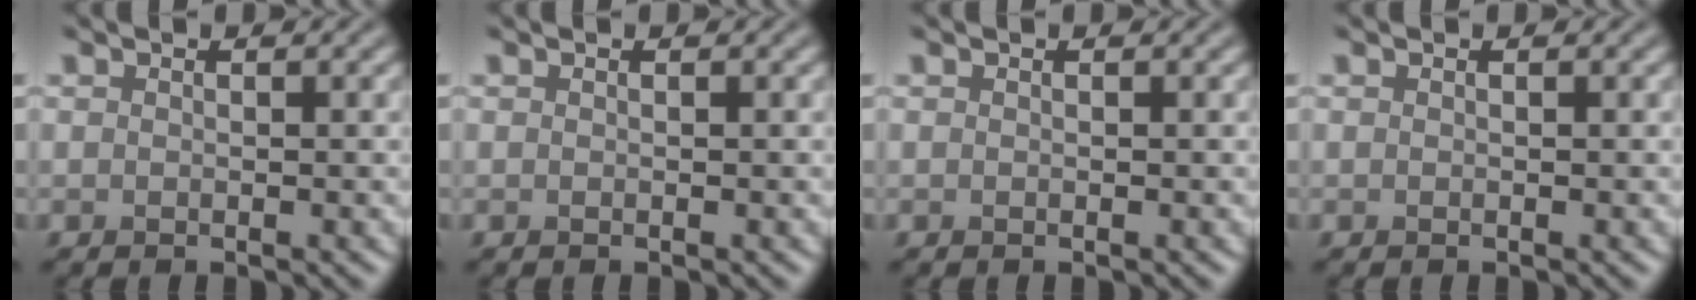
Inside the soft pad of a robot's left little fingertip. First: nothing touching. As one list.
[{"total": 0.0}, {"total": 0.0}, {"total": 0.0}]